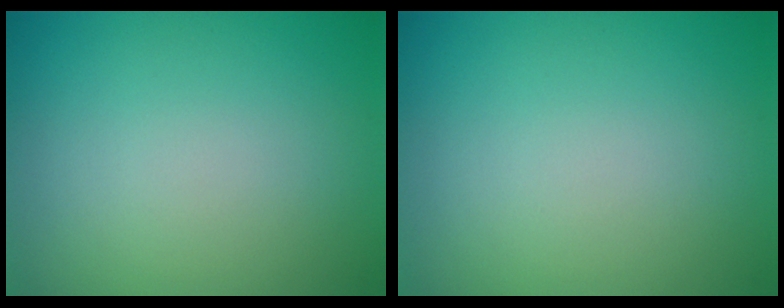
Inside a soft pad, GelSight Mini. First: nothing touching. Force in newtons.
{"total": 0.0}